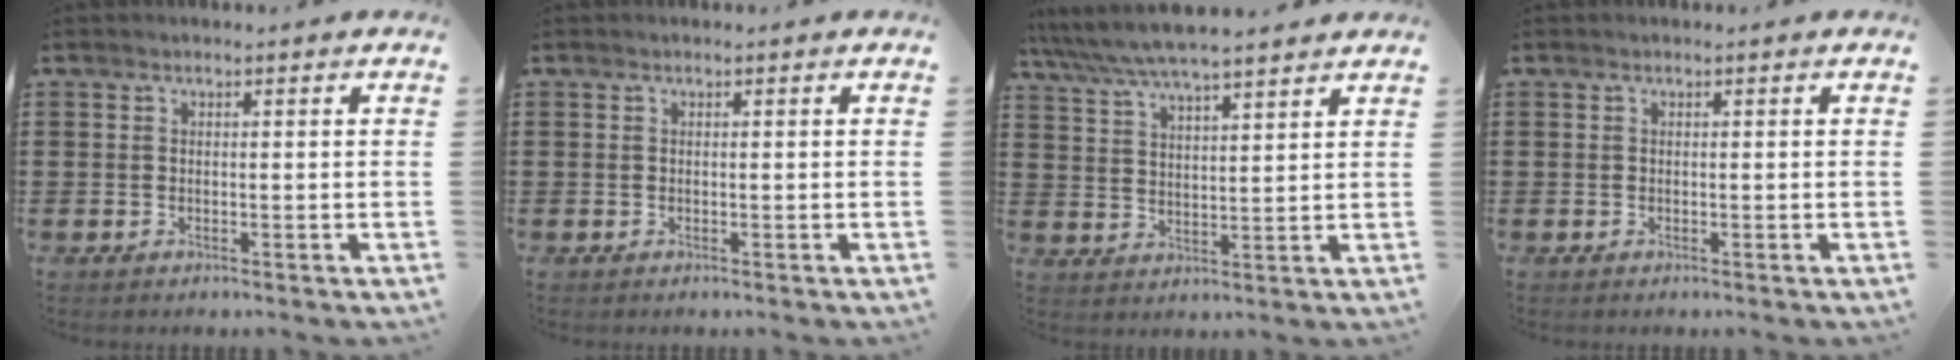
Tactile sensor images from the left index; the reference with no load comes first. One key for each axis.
{"total": 0.0}
{"total": 6.3, "fx": 5.8, "fy": 0.5, "fz": 2.5, "tx": -0.069, "ty": -0.024, "tz": 0.101}
{"total": 0.0}